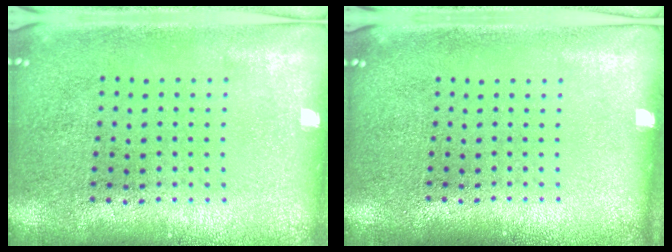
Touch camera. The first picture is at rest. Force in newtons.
{"total": 0.0}